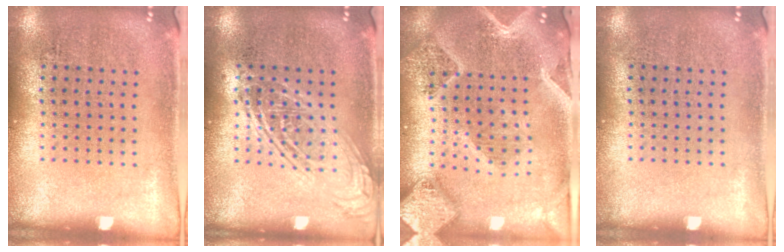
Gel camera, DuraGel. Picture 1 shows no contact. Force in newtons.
{"total": 2.4, "press": 2.4, "slide": 0.3}
{"total": 3.2, "press": 2.7, "slide": 1.6}
{"total": 0.0}